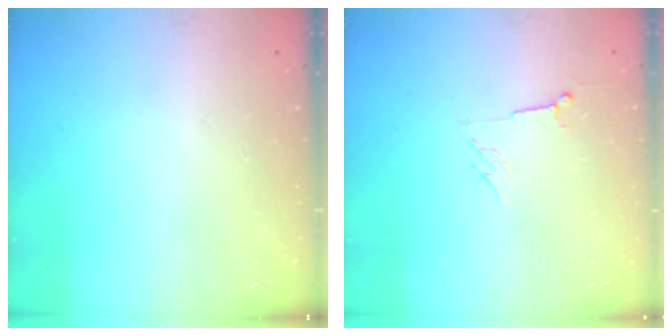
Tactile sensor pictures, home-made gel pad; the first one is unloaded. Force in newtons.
{"total": 4.0, "press": 4.0, "slide": 0.7}